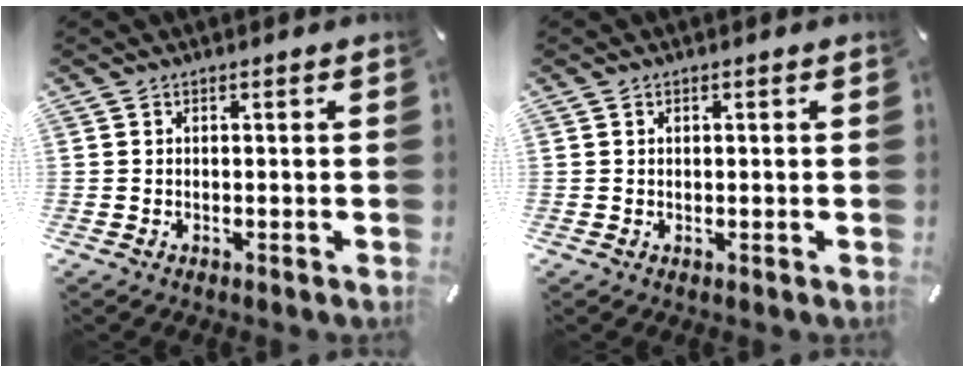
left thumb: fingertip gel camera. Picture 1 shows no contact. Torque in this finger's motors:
{"motor_torque": [0.29, -0.07, 0.01, -0.03, 0.00]}